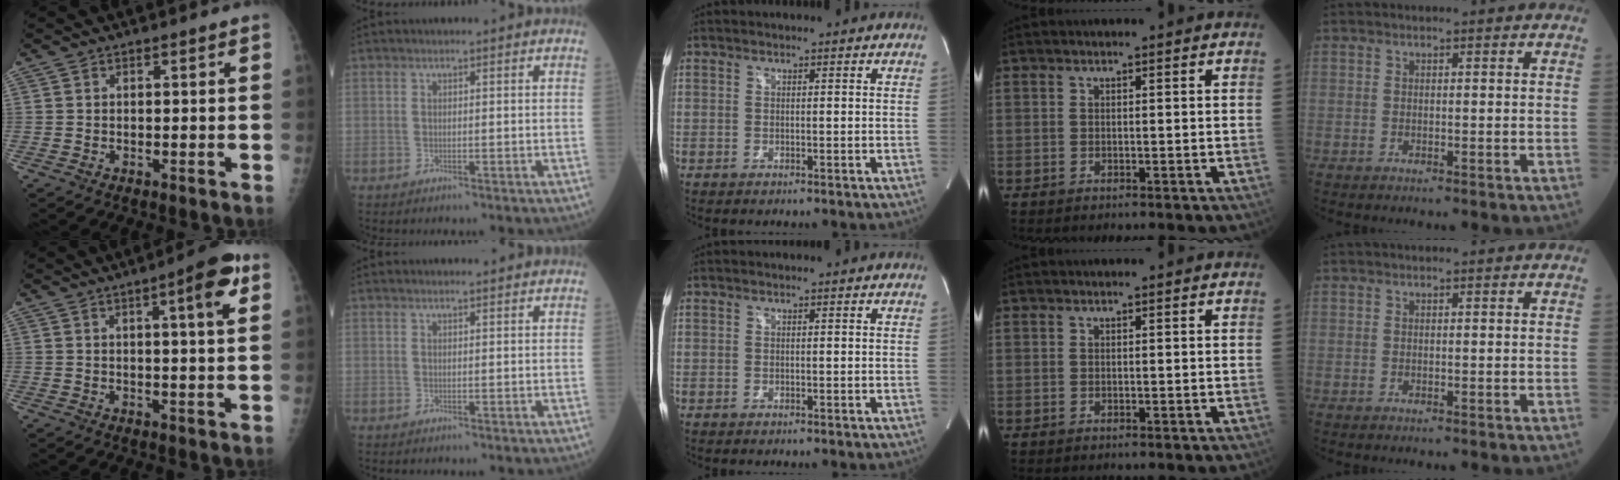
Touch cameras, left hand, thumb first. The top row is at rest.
{"thumb": {"total": 7.7, "force": [3.3, 1.3, 6.9], "torque": [-0.089, -0.006, 0.039]}, "index": {"total": 2.5, "force": [2.5, 0.1, 0.4], "torque": [-0.009, 0.009, 0.028]}}